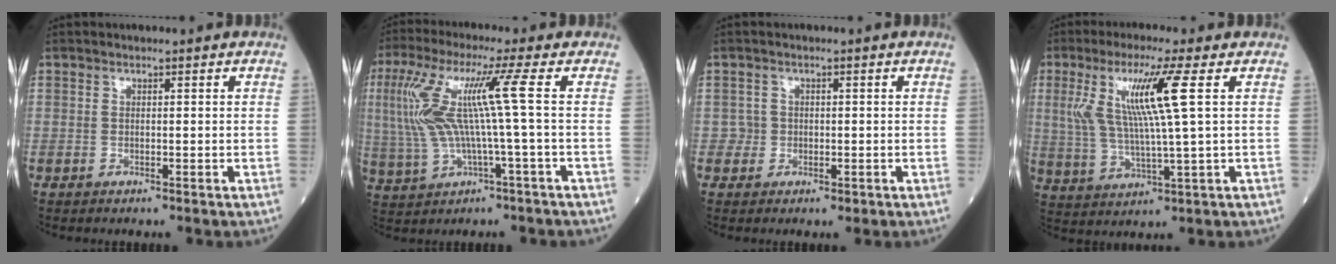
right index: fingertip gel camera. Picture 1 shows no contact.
{"total": 11.3, "force": [1.3, -0.3, 11.2], "torque": [-0.248, 0.023, 0.029]}
{"total": 1.8, "force": [-0.3, 1.7, 0.0], "torque": [0.007, 0.007, -0.007]}
{"total": 10.2, "force": [2.9, -0.6, 9.8], "torque": [-0.206, -0.001, 0.057]}